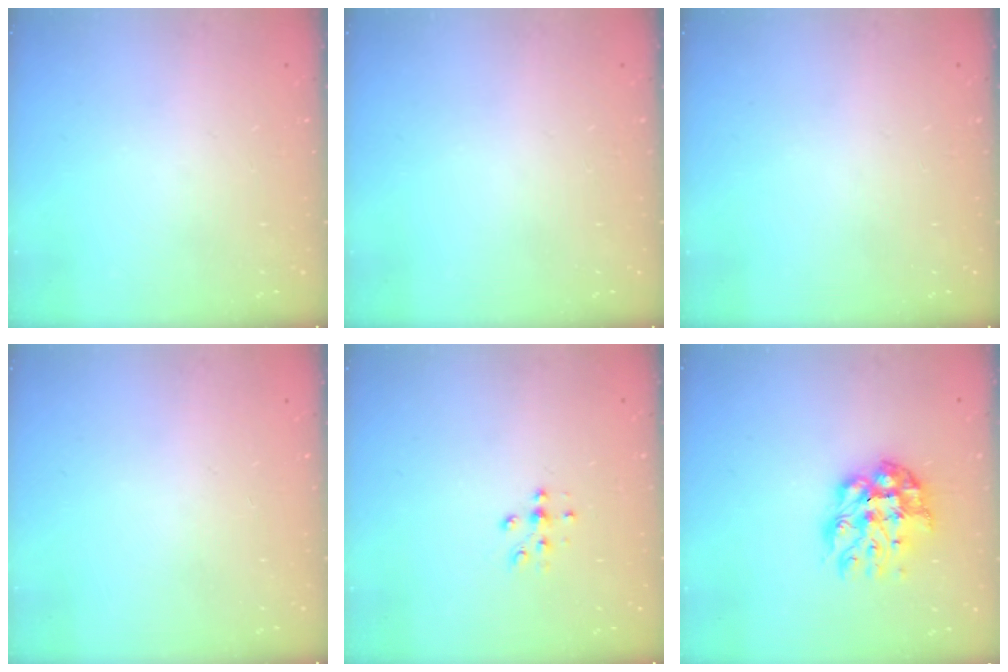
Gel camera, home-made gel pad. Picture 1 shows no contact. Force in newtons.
{"total": 0.0}
{"total": 0.0}
{"total": 0.6, "press": 0.5, "slide": 0.2}
{"total": 6.2, "press": 5.9, "slide": 1.9}
{"total": 12.2, "press": 12.2, "slide": 1.1}